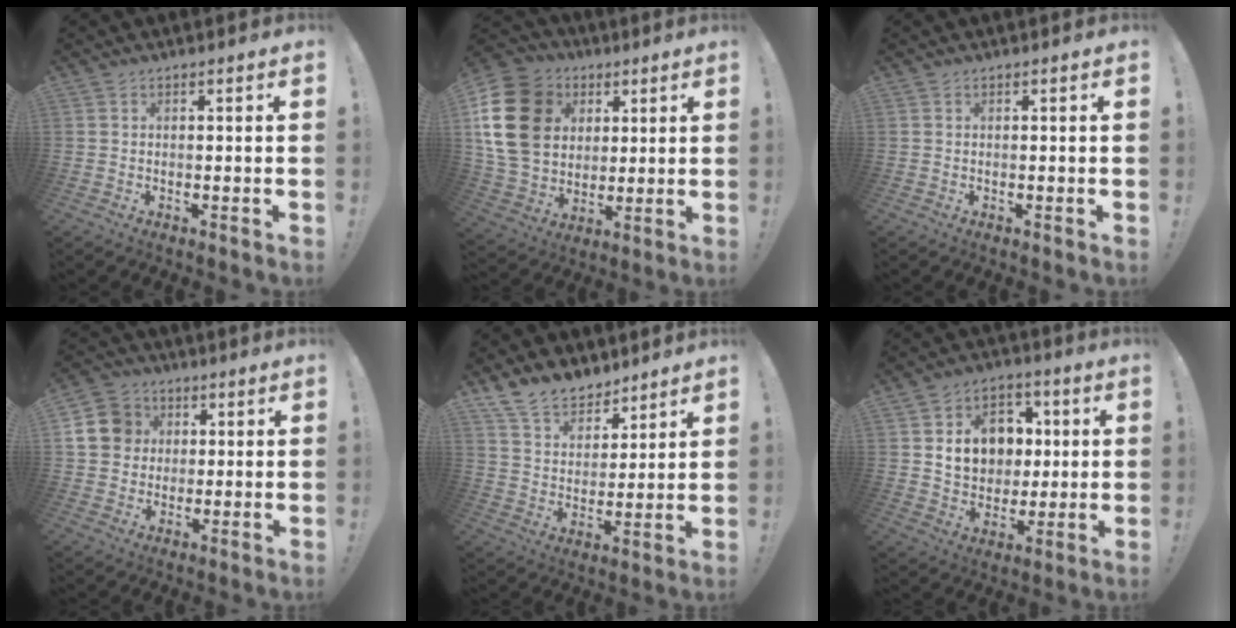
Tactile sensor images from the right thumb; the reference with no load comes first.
{"total": 20.5, "force": [5.3, 15.9, 11.8], "torque": [-0.216, -0.010, 0.110]}
{"total": 0.0}
{"total": 10.8, "force": [1.6, 10.2, 3.0], "torque": [-0.041, 0.003, 0.038]}
{"total": 12.3, "force": [10.0, 6.5, 3.0], "torque": [-0.069, -0.075, 0.195]}
{"total": 14.0, "force": [2.9, 11.9, 6.7], "torque": [-0.077, -0.008, 0.067]}